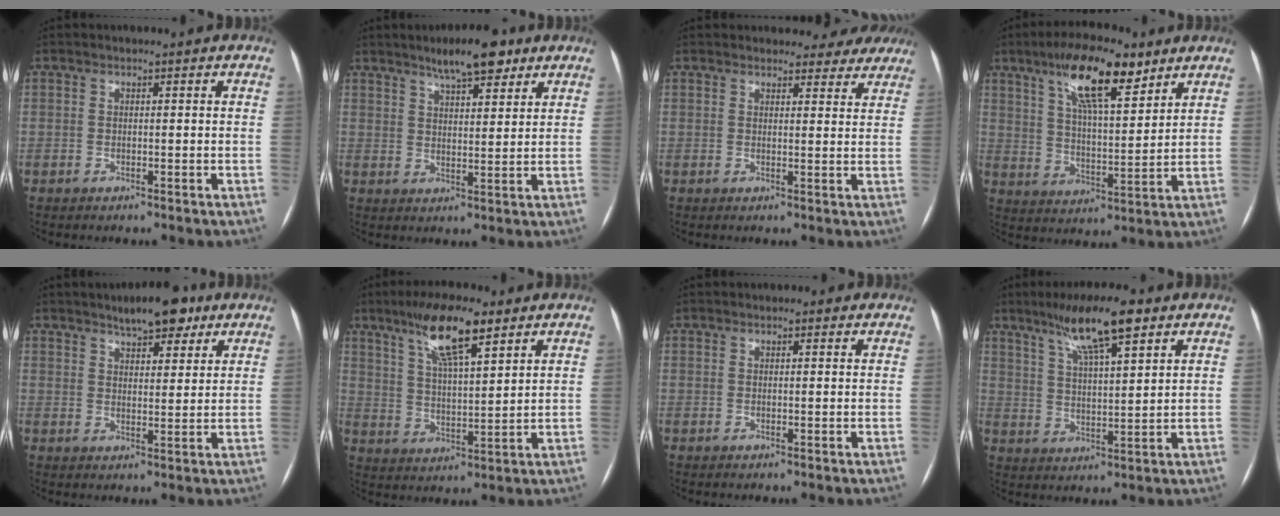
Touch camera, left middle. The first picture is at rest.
{"total": 8.0, "force": [5.7, 2.2, 5.2], "torque": [-0.083, 0.009, 0.091]}
{"total": 8.6, "force": [8.1, 3.0, 0.7], "torque": [0.027, -0.002, 0.068]}
{"total": 13.5, "force": [8.4, 3.5, 10.0], "torque": [-0.175, 0.011, 0.146]}
{"total": 7.7, "force": [5.5, 2.6, 4.7], "torque": [-0.066, 0.010, 0.084]}
{"total": 11.2, "force": [7.2, 1.9, 8.3], "torque": [-0.155, 0.009, 0.130]}
{"total": 2.1, "force": [1.8, 1.0, 0.6], "torque": [-0.007, 0.013, 0.020]}
{"total": 10.8, "force": [7.1, 1.3, 8.0], "torque": [-0.144, 0.011, 0.122]}